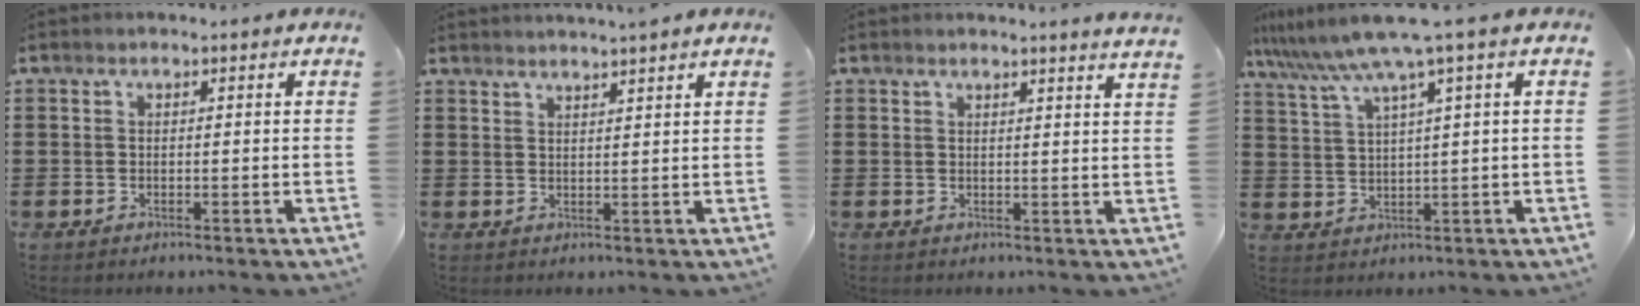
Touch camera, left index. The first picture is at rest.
{"total": 2.0, "force": [1.9, -0.6, 0.0], "torque": [-0.005, -0.004, 0.037]}
{"total": 1.9, "force": [1.8, -0.6, 0.4], "torque": [-0.011, -0.006, 0.033]}
{"total": 6.4, "force": [3.9, -0.5, 5.1], "torque": [-0.120, -0.028, 0.060]}